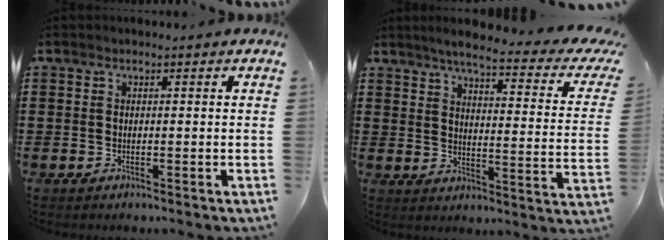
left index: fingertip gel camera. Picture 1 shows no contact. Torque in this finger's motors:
{"motor_torque": [1.30, -0.84, 0.19, 0.01]}